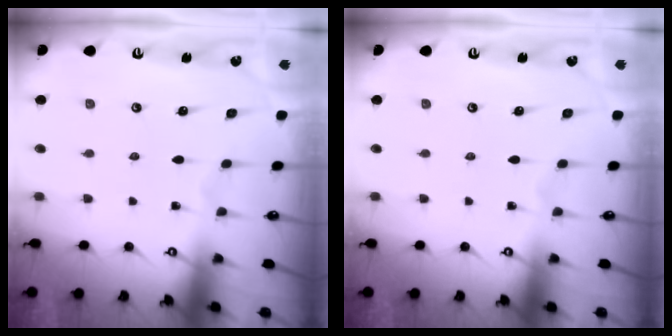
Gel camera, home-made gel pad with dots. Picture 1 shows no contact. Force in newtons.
{"total": 0.0}